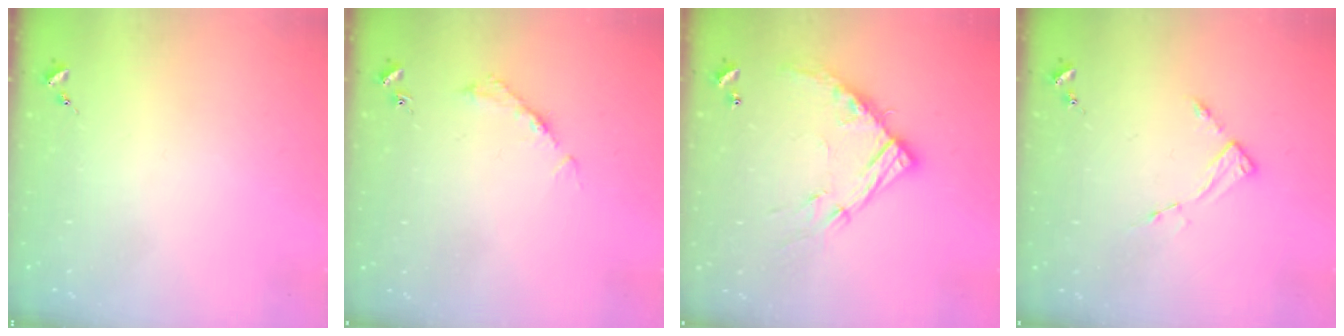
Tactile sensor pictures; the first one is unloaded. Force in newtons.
{"total": 4.1, "press": 4.1, "slide": 0.3}
{"total": 13.8, "press": 13.8, "slide": 1.0}
{"total": 3.4, "press": 3.4, "slide": 0.4}